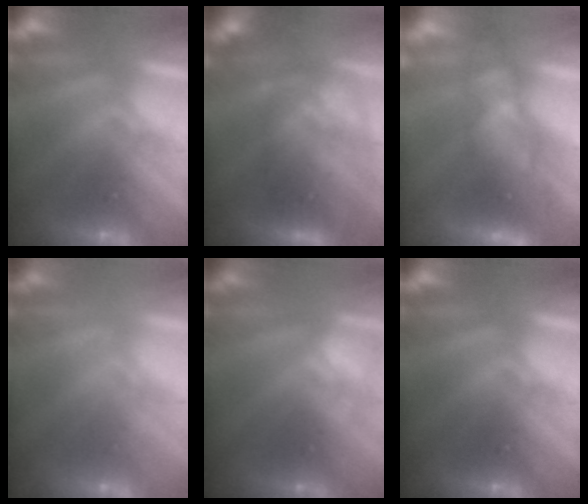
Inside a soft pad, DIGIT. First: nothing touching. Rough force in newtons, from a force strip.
{"total": 2.8}
{"total": 4.1}
{"total": 1.6}
{"total": 2.4}
{"total": 0.0}